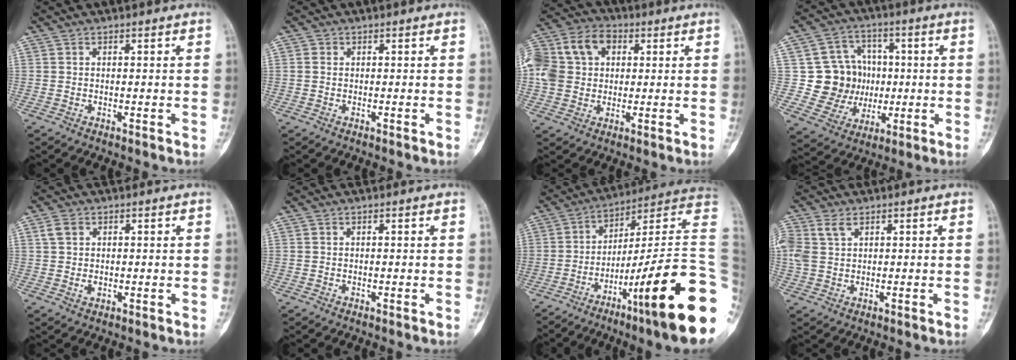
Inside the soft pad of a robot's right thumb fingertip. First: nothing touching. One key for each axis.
{"total": 0.8, "fx": 0.1, "fy": 0.7, "fz": 0.3, "tx": -0.001, "ty": 0.001, "tz": -0.001}
{"total": 18.2, "fx": 4.0, "fy": 14.0, "fz": 10.9, "tx": -0.237, "ty": 0.044, "tz": 0.071}
{"total": 12.8, "fx": 0.5, "fy": 11.9, "fz": 4.7, "tx": -0.016, "ty": 0.015, "tz": 0.022}
{"total": 3.5, "fx": 0.8, "fy": 2.7, "fz": 2.1, "tx": -0.037, "ty": 0.002, "tz": 0.017}
{"total": 0.0}
{"total": 27.6, "fx": -9.9, "fy": 3.3, "fz": 25.5, "tx": -0.291, "ty": 0.059, "tz": -0.149}
{"total": 5.4, "fx": 2.4, "fy": 3.4, "fz": 3.5, "tx": -0.092, "ty": 0.010, "tz": 0.056}